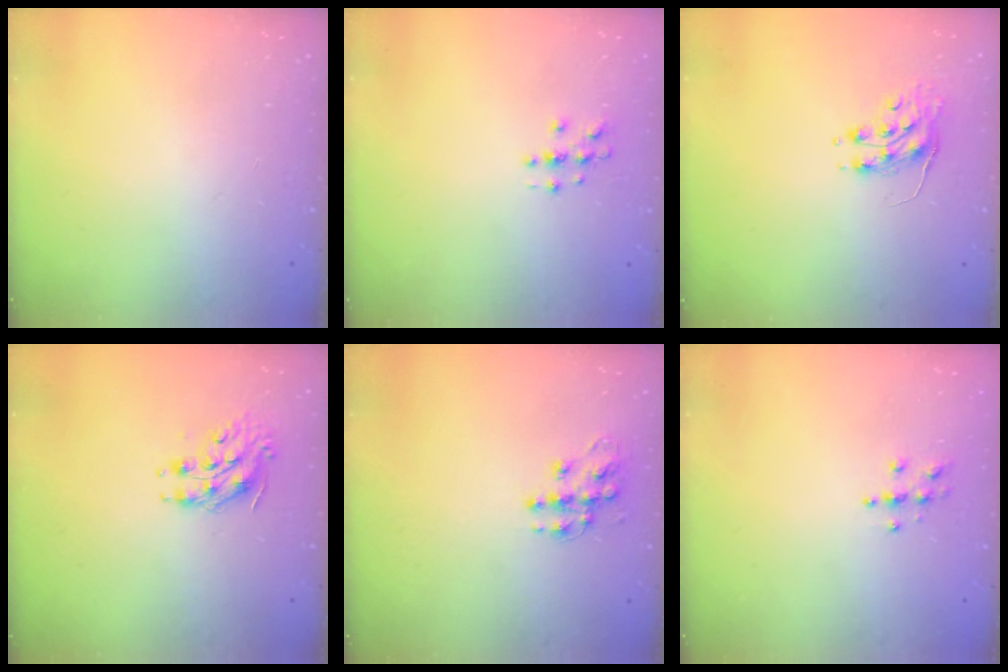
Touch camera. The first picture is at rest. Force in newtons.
{"total": 2.9, "press": 2.9, "slide": 0.3}
{"total": 8.9, "press": 8.9, "slide": 0.3}
{"total": 8.4, "press": 8.4, "slide": 0.5}
{"total": 10.8, "press": 10.8, "slide": 0.6}
{"total": 3.8, "press": 3.8, "slide": 0.5}